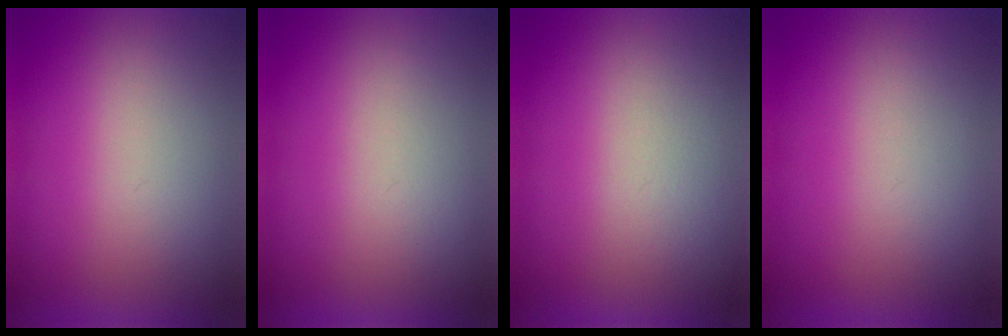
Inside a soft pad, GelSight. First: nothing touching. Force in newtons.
{"total": 1.2}
{"total": 1.9}
{"total": 0.0}